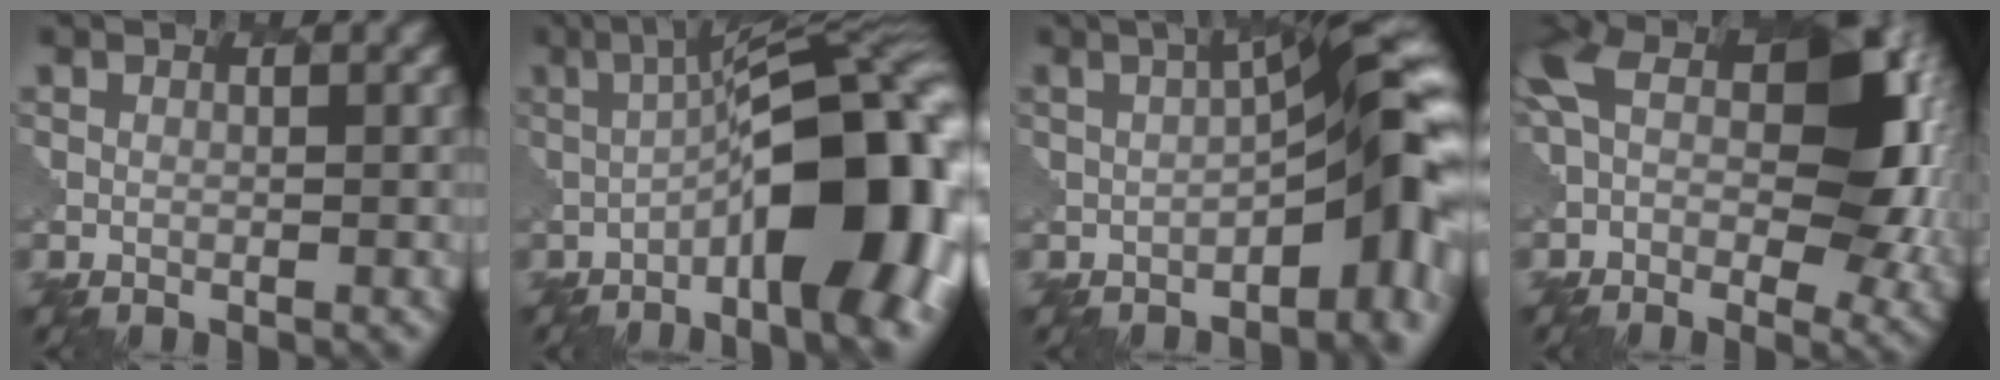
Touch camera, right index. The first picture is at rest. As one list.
[{"total": 15.1, "force": [-3.5, 5.2, 13.7], "torque": [-0.171, 0.017, -0.055]}, {"total": 9.4, "force": [-1.9, 3.0, 8.7], "torque": [-0.103, 0.017, -0.034]}, {"total": 14.4, "force": [0.5, 8.6, 11.5], "torque": [-0.211, 0.001, -0.002]}]